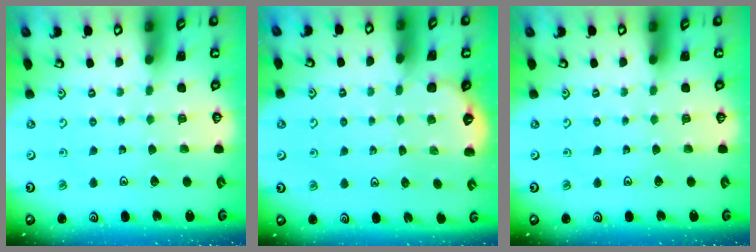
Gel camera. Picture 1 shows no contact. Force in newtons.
{"total": 1.9, "press": 0.5, "slide": 1.9}
{"total": 0.0}